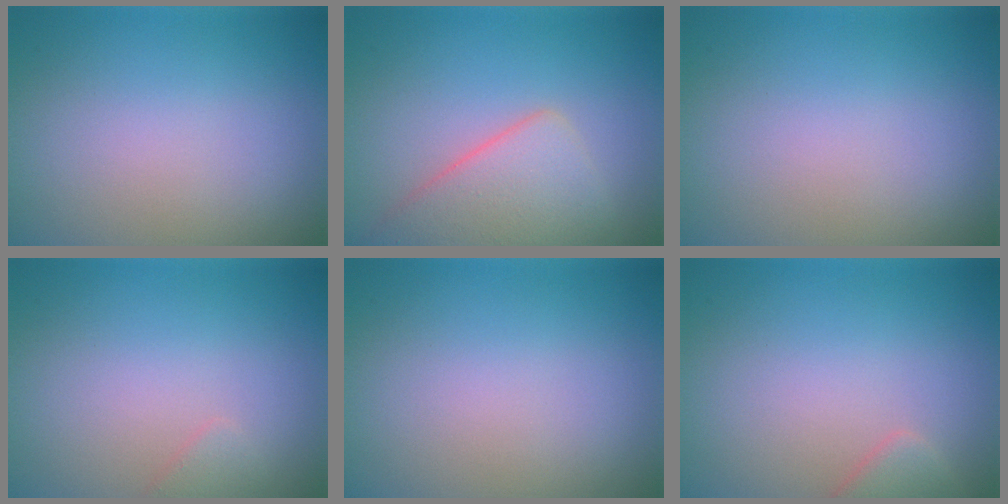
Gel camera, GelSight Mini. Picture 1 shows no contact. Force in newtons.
{"total": 5.2, "press": 5.1, "slide": 0.3}
{"total": 0.0}
{"total": 0.9, "press": 0.9, "slide": 0.1}
{"total": 0.0}
{"total": 2.0, "press": 2.0, "slide": 0.2}